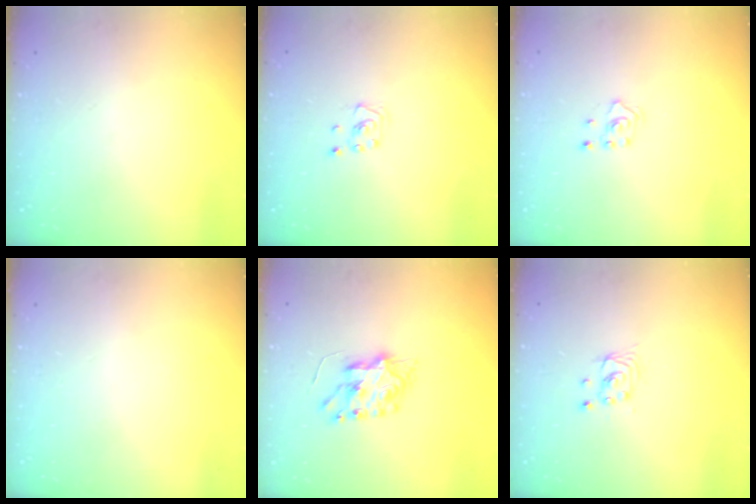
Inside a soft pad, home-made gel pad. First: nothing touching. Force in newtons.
{"total": 3.0, "press": 2.9, "slide": 0.3}
{"total": 2.4, "press": 2.2, "slide": 0.8}
{"total": 0.0}
{"total": 7.4, "press": 7.4, "slide": 0.2}
{"total": 2.5, "press": 2.5, "slide": 0.1}